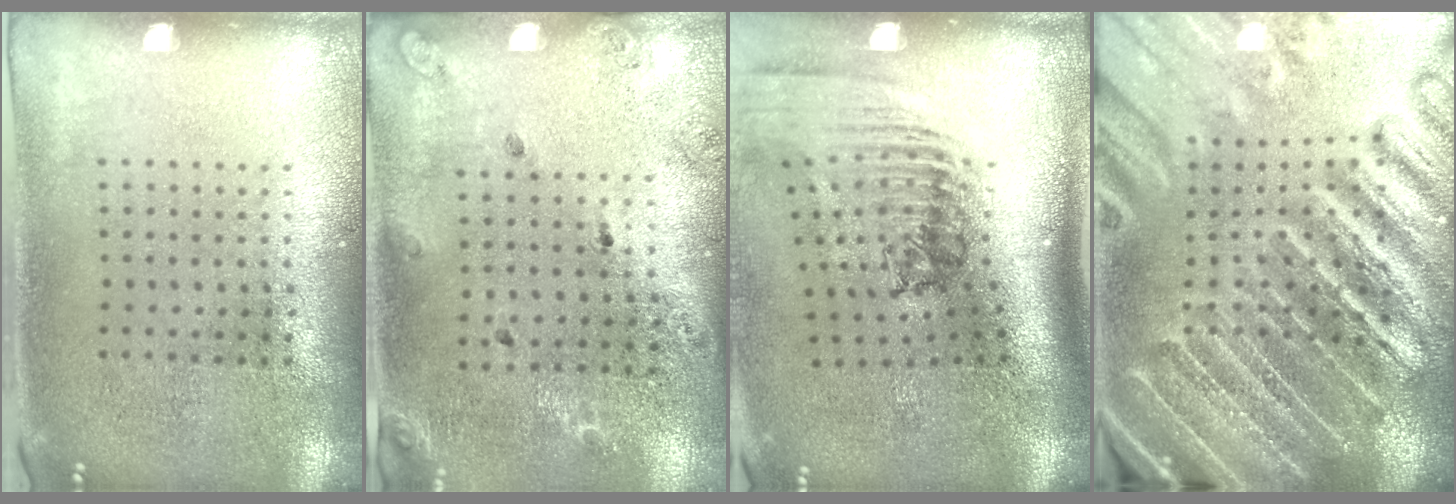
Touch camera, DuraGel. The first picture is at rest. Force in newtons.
{"total": 1.2, "press": 1.1, "slide": 0.5}
{"total": 2.5, "press": 1.8, "slide": 1.8}
{"total": 4.3, "press": 4.0, "slide": 1.3}